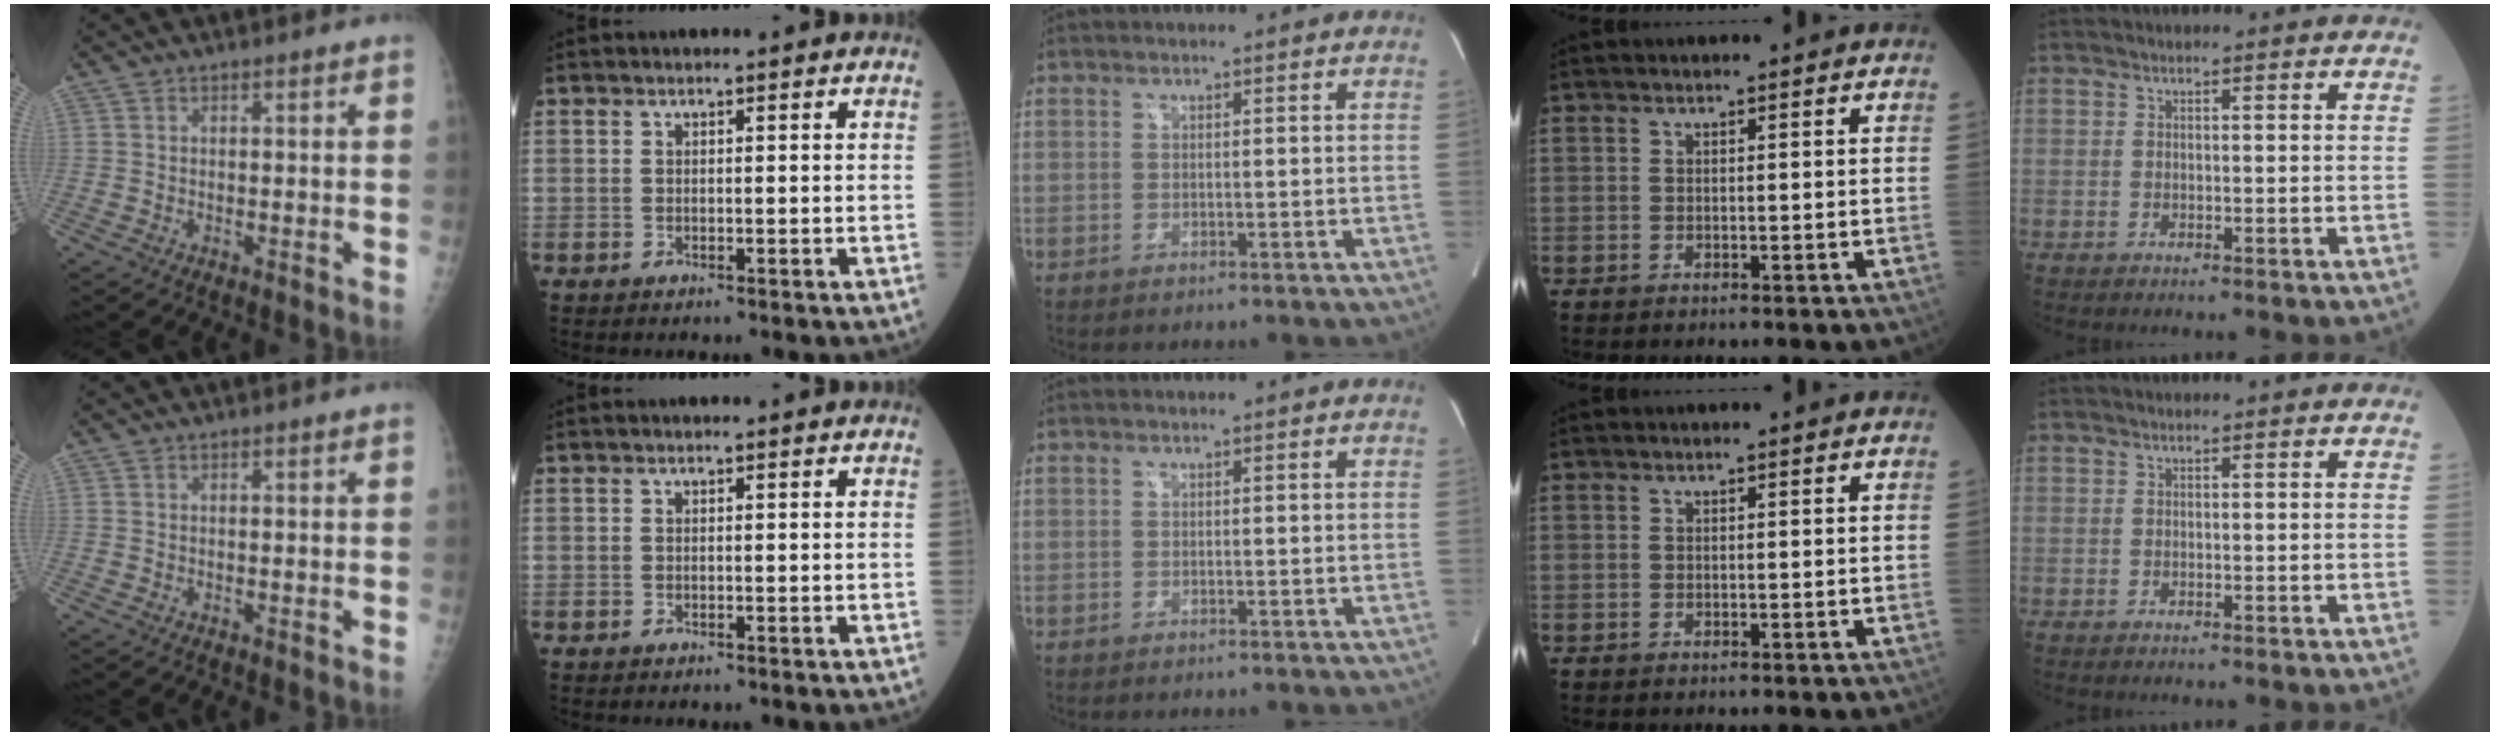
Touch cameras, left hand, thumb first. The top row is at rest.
{}